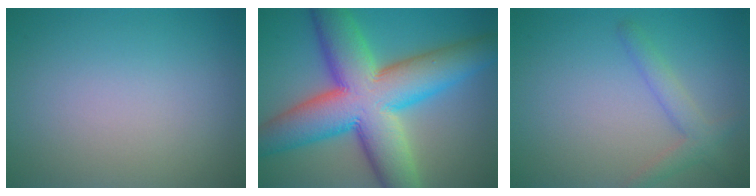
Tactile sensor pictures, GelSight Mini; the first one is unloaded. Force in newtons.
{"total": 14.3, "press": 14.2, "slide": 0.5}
{"total": 2.4, "press": 2.4, "slide": 0.2}